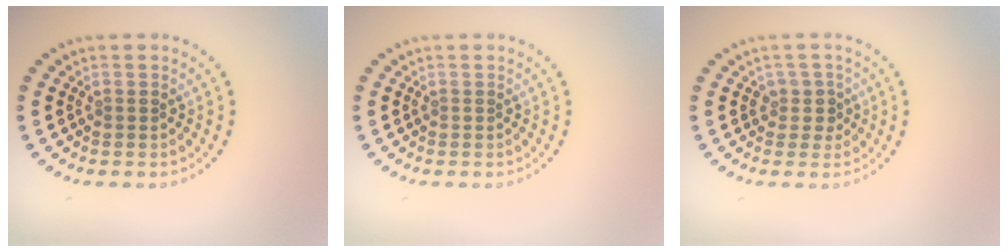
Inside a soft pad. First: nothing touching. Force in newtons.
{"total": 0.0}
{"total": 1.7, "press": 1.5, "slide": 1.0}